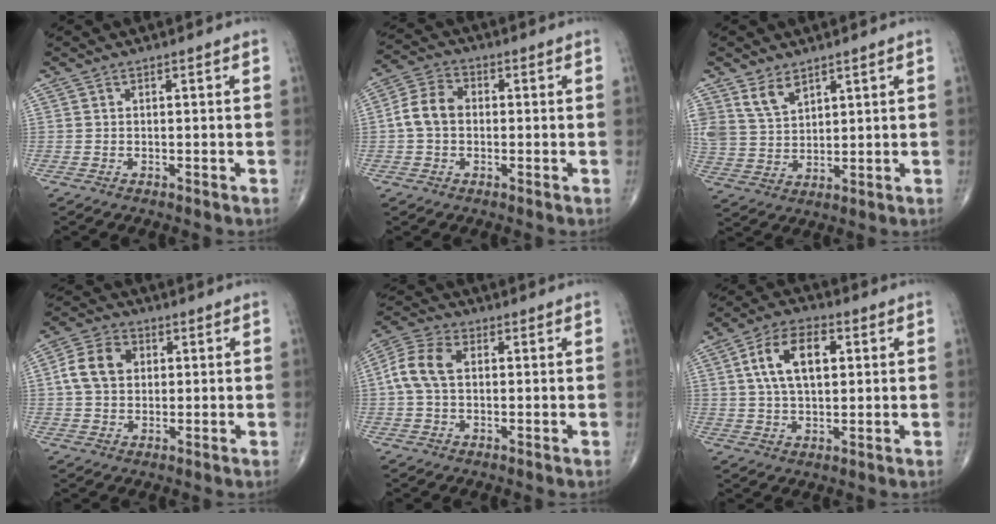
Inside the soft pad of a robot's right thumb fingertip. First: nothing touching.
{"total": 6.7, "force": [-0.3, 5.0, 4.5], "torque": [-0.082, 0.023, -0.016]}
{"total": 6.4, "force": [4.3, 3.8, 3.0], "torque": [-0.042, -0.023, 0.094]}
{"total": 8.7, "force": [1.5, 6.7, 5.4], "torque": [-0.089, 0.014, 0.020]}
{"total": 7.7, "force": [0.7, 5.0, 5.8], "torque": [-0.129, 0.024, 0.009]}
{"total": 11.5, "force": [2.9, 6.4, 9.2], "torque": [-0.154, 0.008, 0.047]}